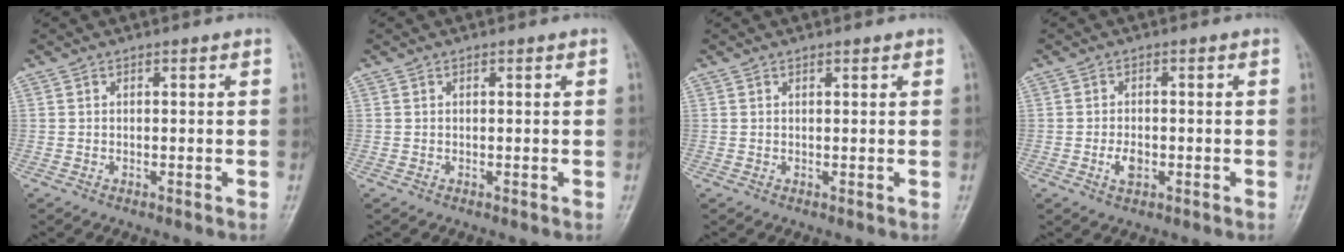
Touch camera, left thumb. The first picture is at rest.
{"total": 0.0}
{"total": 0.7, "force": [0.5, 0.3, 0.4], "torque": [-0.006, -0.002, 0.006]}
{"total": 3.0, "force": [-1.1, 1.8, 2.1], "torque": [-0.036, 0.002, -0.019]}